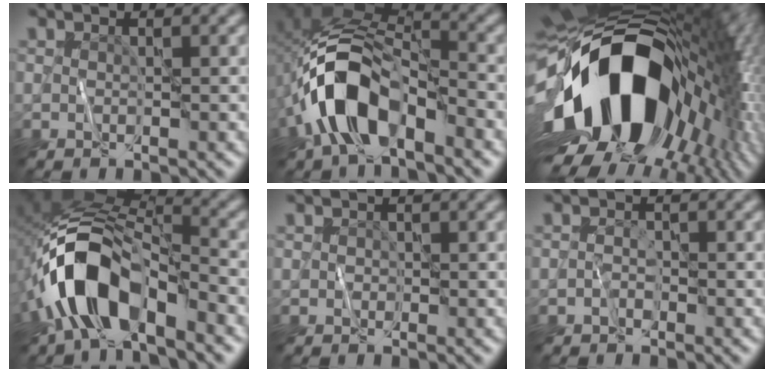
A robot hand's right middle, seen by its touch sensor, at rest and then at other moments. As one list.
[{"total": 9.5, "force": [-3.9, 5.1, 7.0], "torque": [-0.138, 0.003, -0.075]}, {"total": 19.0, "force": [-1.8, 11.4, 15.1], "torque": [-0.273, -0.018, -0.031]}, {"total": 10.5, "force": [-4.9, 5.4, 7.6], "torque": [-0.149, -0.001, -0.093]}, {"total": 0.0}, {"total": 0.8, "force": [-0.4, 0.5, 0.4], "torque": [-0.006, 0.004, -0.011]}]